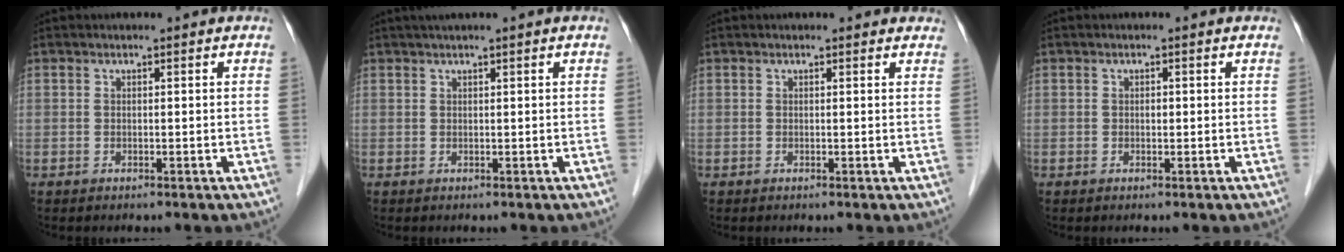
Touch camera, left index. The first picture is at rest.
{"total": 1.9, "force": [1.3, -0.3, 1.3], "torque": [-0.026, 0.017, 0.028]}
{"total": 2.5, "force": [2.2, 0.8, 0.6], "torque": [-0.006, 0.000, 0.010]}
{"total": 0.6, "force": [0.0, 0.4, 0.4], "torque": [-0.008, 0.001, -0.002]}